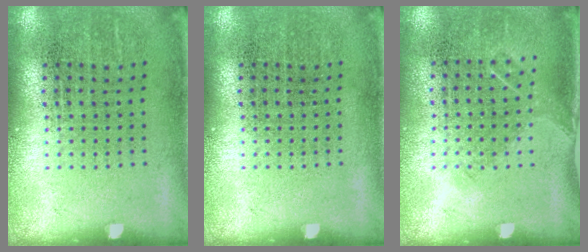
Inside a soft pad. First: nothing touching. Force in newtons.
{"total": 0.0}
{"total": 1.1, "press": 0.8, "slide": 0.7}